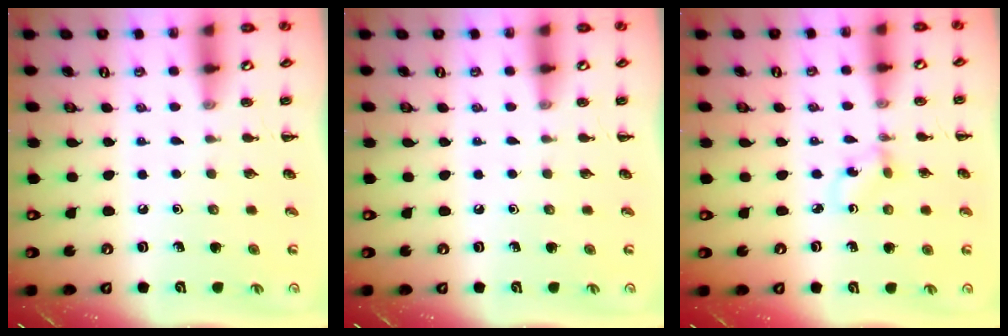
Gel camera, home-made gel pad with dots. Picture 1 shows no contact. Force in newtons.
{"total": 0.0}
{"total": 1.5, "press": 1.3, "slide": 0.7}